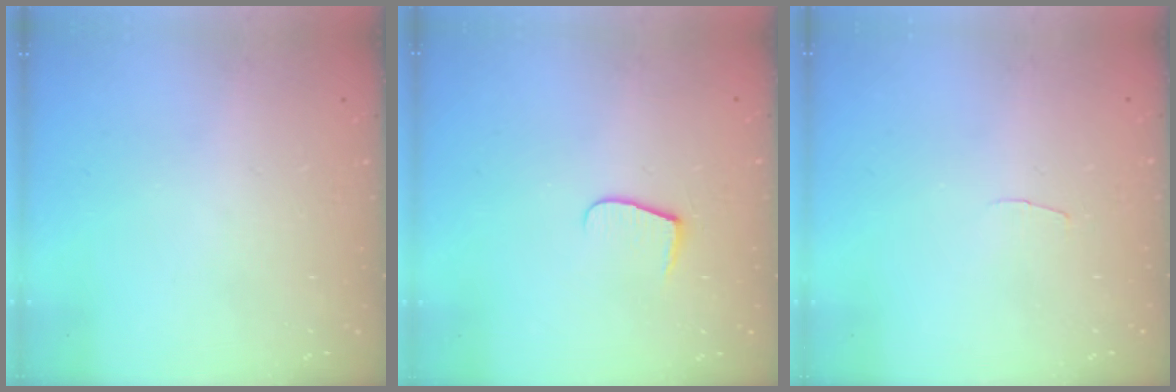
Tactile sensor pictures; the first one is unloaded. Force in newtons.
{"total": 4.8, "press": 4.8, "slide": 0.6}
{"total": 2.0, "press": 2.0, "slide": 0.2}